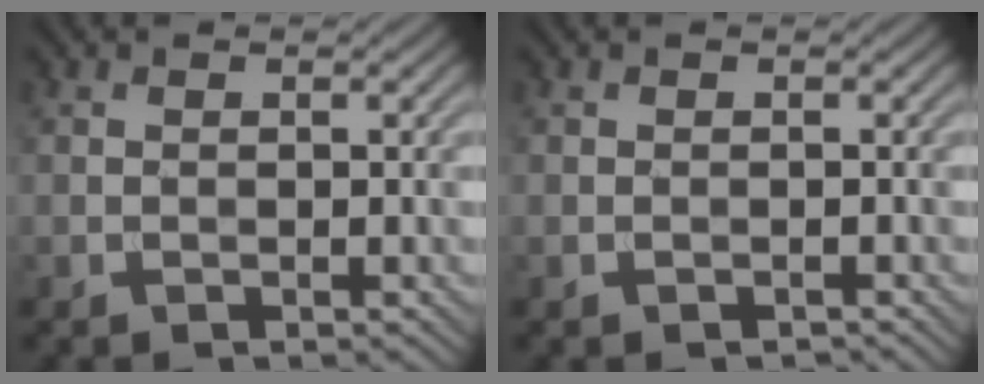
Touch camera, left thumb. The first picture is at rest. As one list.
[{"total": 0.5, "force": [-0.5, 0.2, 0.2], "torque": [-0.003, -0.002, -0.007]}]